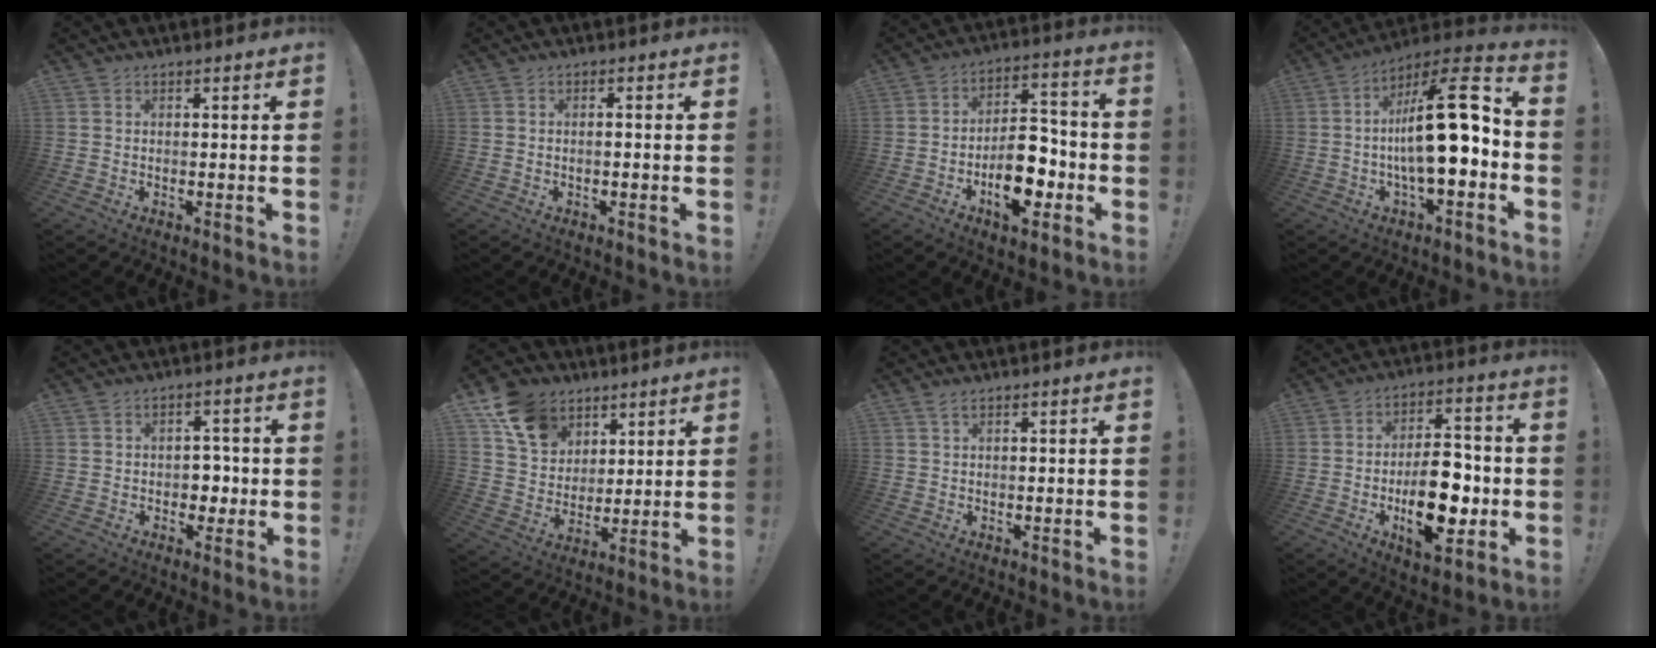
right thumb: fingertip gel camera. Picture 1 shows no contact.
{"total": 1.2, "force": [-0.7, -0.3, 0.9], "torque": [-0.018, 0.002, -0.012]}
{"total": 15.5, "force": [-5.9, 8.4, 11.6], "torque": [-0.169, 0.044, -0.092]}
{"total": 21.4, "force": [-1.0, 6.4, 20.4], "torque": [-0.327, 0.008, -0.021]}
{"total": 4.8, "force": [-0.7, 4.2, 2.3], "torque": [-0.024, 0.004, -0.011]}
{"total": 14.3, "force": [8.9, 9.8, 5.3], "torque": [-0.094, -0.050, 0.176]}
{"total": 1.2, "force": [0.6, -0.1, 1.1], "torque": [-0.028, 0.003, 0.011]}
{"total": 18.0, "force": [-4.0, 9.4, 14.8], "torque": [-0.235, 0.014, -0.060]}